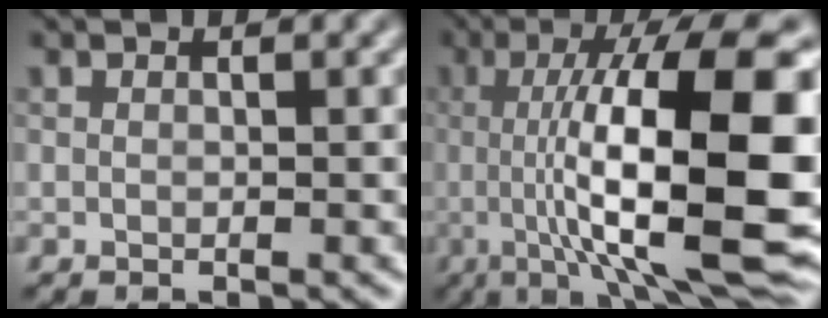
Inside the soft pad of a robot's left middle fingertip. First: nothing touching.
{"total": 16.1, "force": [-0.7, 4.3, 15.5], "torque": [-0.208, 0.020, -0.006]}